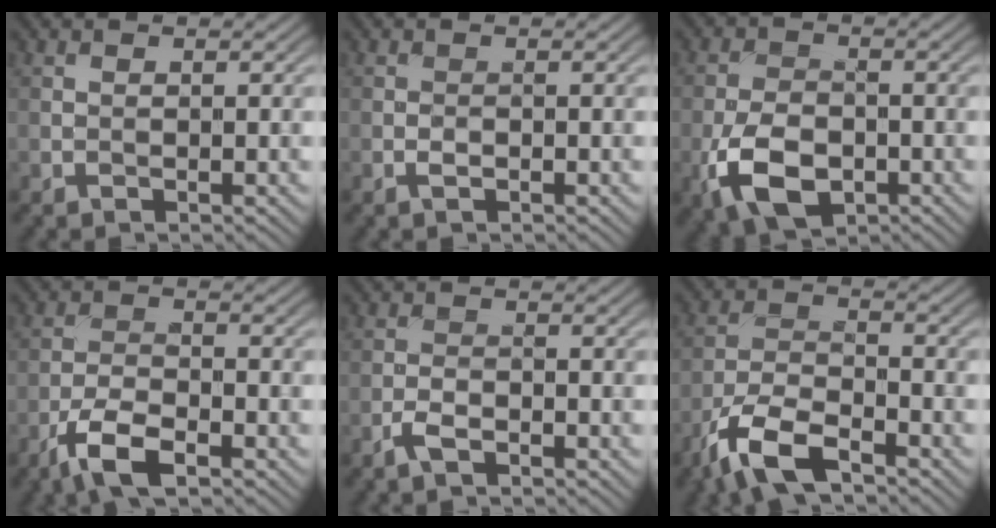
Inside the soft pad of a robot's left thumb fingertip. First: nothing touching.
{"total": 0.7, "force": [-0.4, 0.4, 0.5], "torque": [-0.010, 0.000, -0.009]}
{"total": 7.9, "force": [-3.4, 4.7, 5.4], "torque": [-0.121, -0.013, -0.071]}
{"total": 5.9, "force": [-3.7, 2.1, 4.1], "torque": [-0.086, -0.002, -0.079]}
{"total": 2.0, "force": [-1.4, 0.8, 1.2], "torque": [-0.029, 0.000, -0.034]}
{"total": 8.8, "force": [-6.0, 3.2, 5.7], "torque": [-0.115, -0.007, -0.130]}